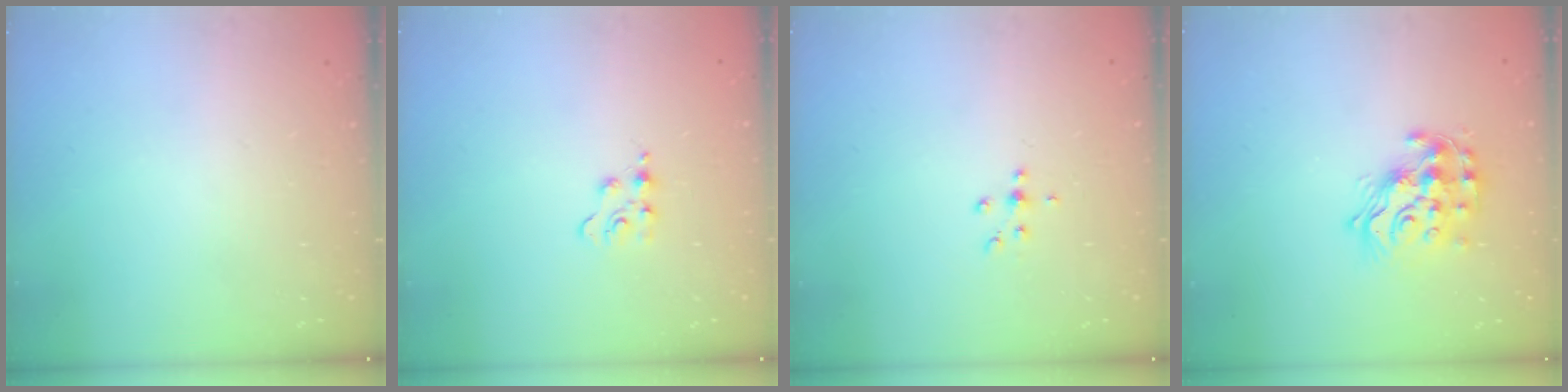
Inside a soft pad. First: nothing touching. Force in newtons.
{"total": 4.8, "press": 4.8, "slide": 0.5}
{"total": 4.4, "press": 4.3, "slide": 1.0}
{"total": 15.1, "press": 15.0, "slide": 1.3}